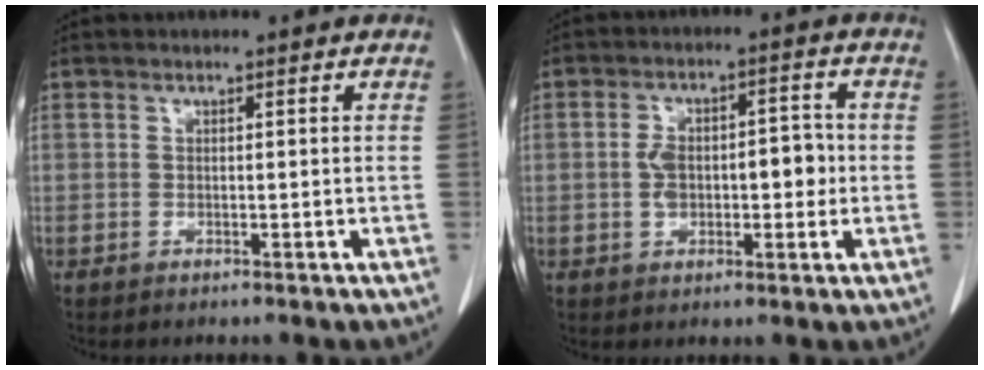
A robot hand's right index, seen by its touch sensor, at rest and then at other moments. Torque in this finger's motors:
{"motor_torque": [0.24, -0.03, 0.24, 0.05]}